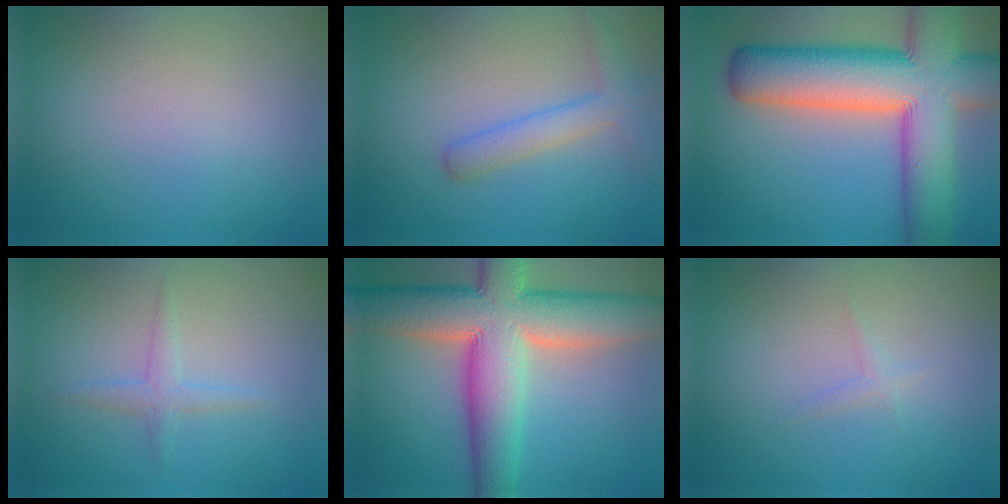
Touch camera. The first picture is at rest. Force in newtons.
{"total": 2.9, "press": 2.9, "slide": 0.2}
{"total": 14.6, "press": 14.6, "slide": 0.7}
{"total": 1.5, "press": 1.5, "slide": 0.0}
{"total": 12.2, "press": 12.2, "slide": 0.7}
{"total": 0.7, "press": 0.7, "slide": 0.0}